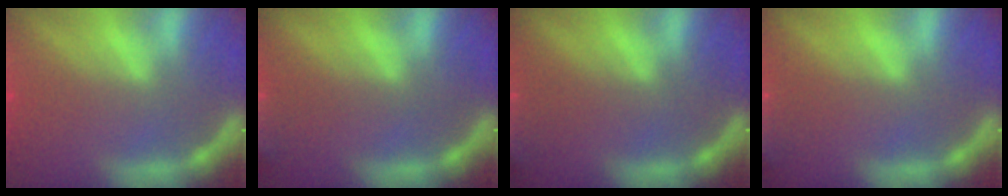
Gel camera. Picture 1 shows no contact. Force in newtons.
{"total": 5.5}
{"total": 8.5}
{"total": 7.9}